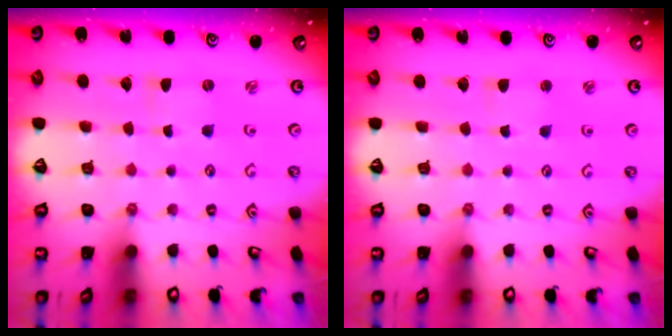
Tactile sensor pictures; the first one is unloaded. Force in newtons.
{"total": 1.7, "press": 1.7, "slide": 0.2}